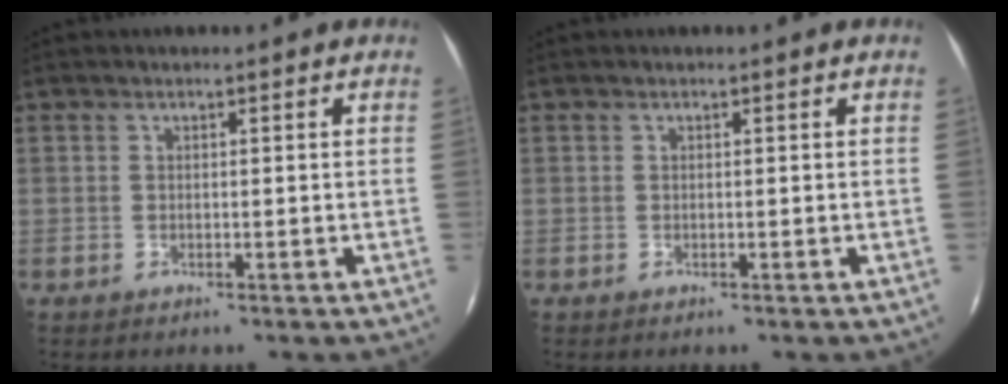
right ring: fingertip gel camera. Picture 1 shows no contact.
{"total": 0.0}